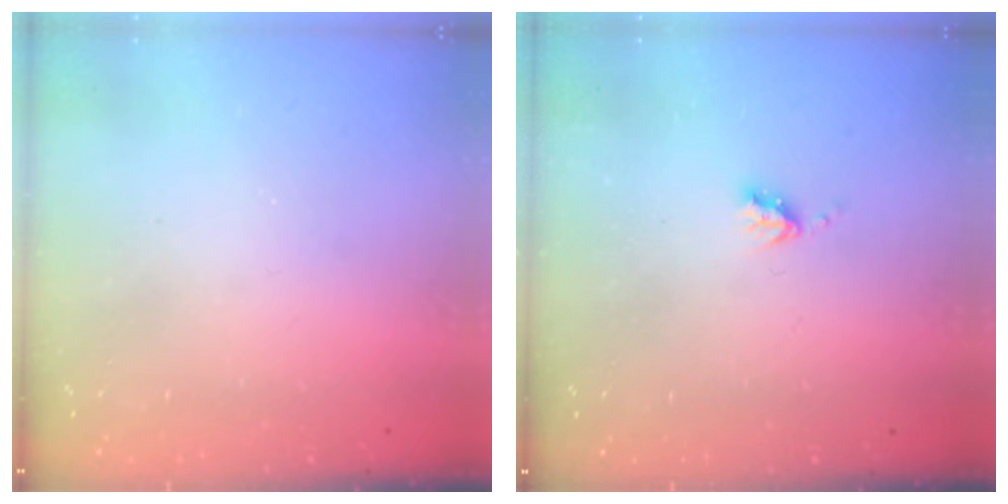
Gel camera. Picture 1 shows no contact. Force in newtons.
{"total": 3.3, "press": 3.3, "slide": 0.5}